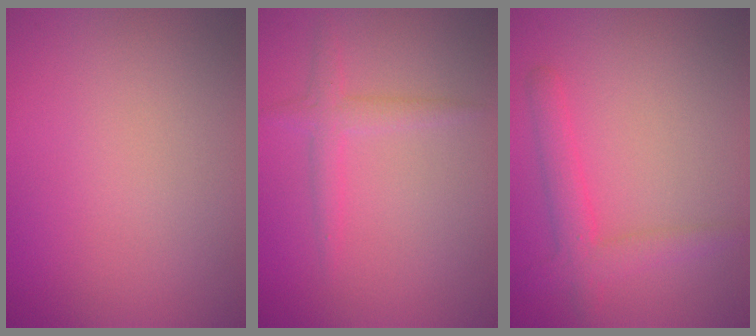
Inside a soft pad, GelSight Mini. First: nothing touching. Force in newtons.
{"total": 1.8, "press": 1.7, "slide": 0.1}
{"total": 2.9, "press": 2.9, "slide": 0.2}